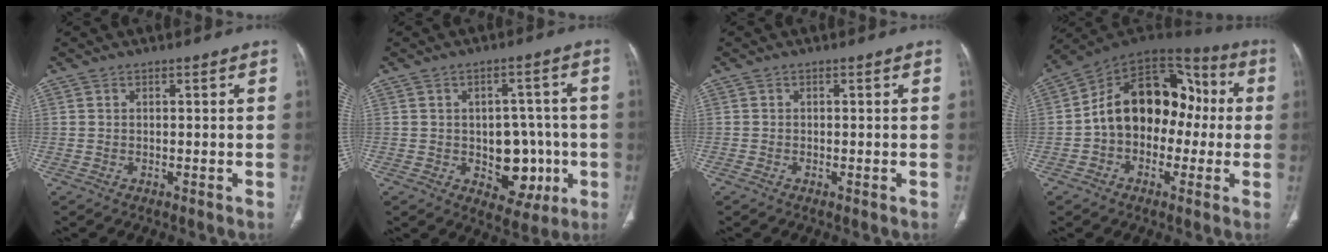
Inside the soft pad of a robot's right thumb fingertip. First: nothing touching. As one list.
[{"total": 10.4, "force": [-2.2, 7.3, 7.2], "torque": [-0.045, 0.016, -0.016]}, {"total": 0.6, "force": [-0.3, 0.3, 0.5], "torque": [-0.012, -0.002, -0.007]}, {"total": 18.5, "force": [-0.5, 13.0, 13.2], "torque": [-0.160, 0.058, -0.019]}]